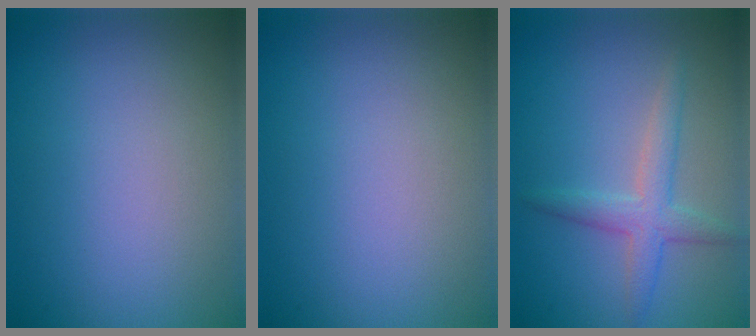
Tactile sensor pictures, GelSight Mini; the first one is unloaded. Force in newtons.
{"total": 0.0}
{"total": 2.8, "press": 2.8, "slide": 0.0}